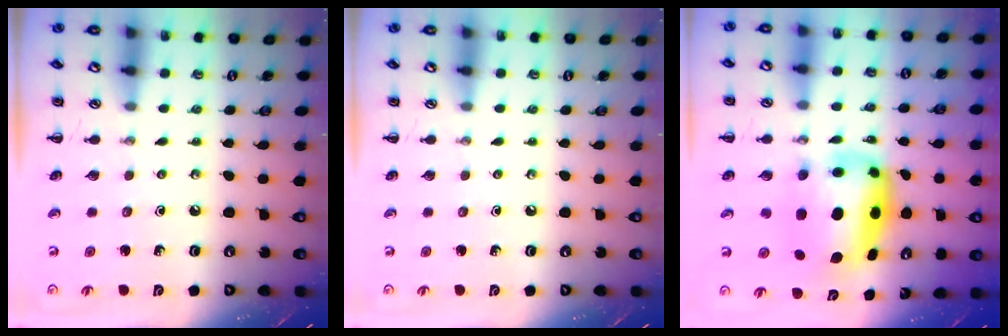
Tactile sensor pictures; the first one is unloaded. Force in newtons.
{"total": 0.0}
{"total": 7.5, "press": 7.1, "slide": 2.2}